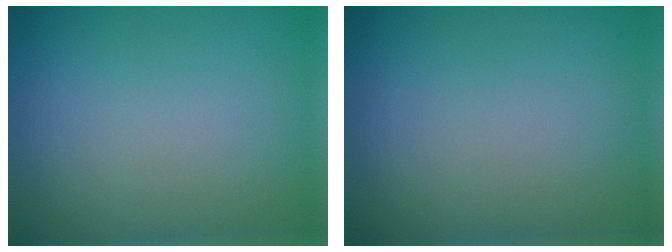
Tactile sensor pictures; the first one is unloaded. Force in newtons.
{"total": 0.0}